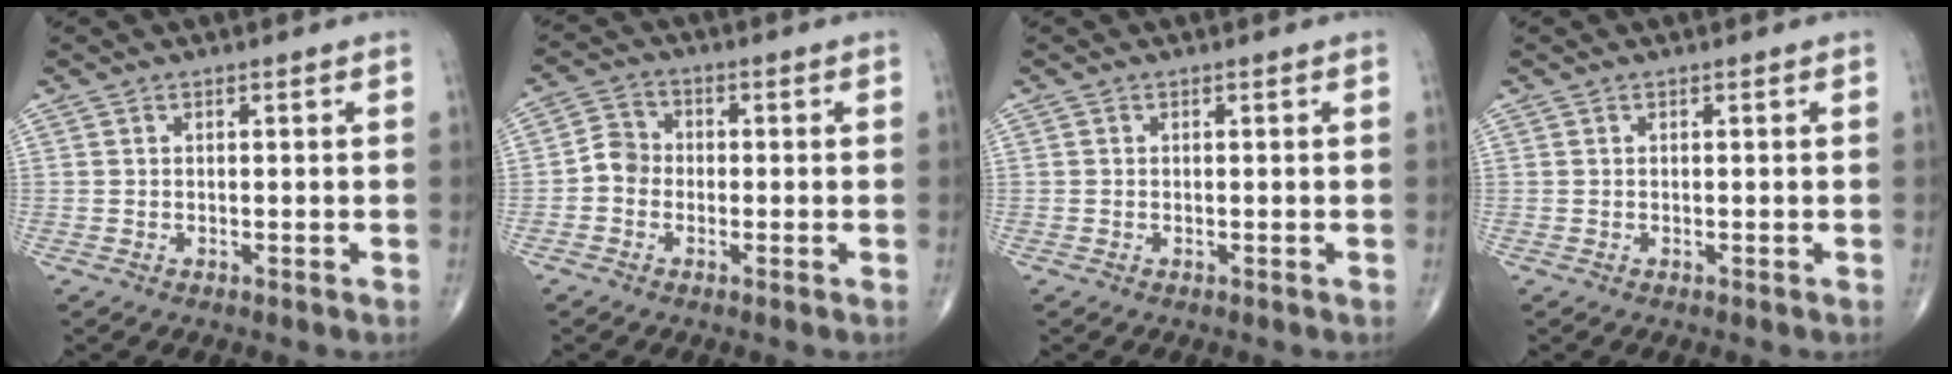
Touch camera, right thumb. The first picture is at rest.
{"total": 4.2, "force": [-1.1, 3.7, 1.7], "torque": [-0.012, 0.014, -0.032]}
{"total": 0.0}
{"total": 0.0}